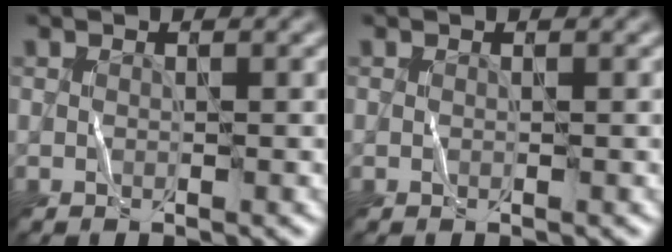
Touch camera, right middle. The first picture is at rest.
{"total": 0.0}